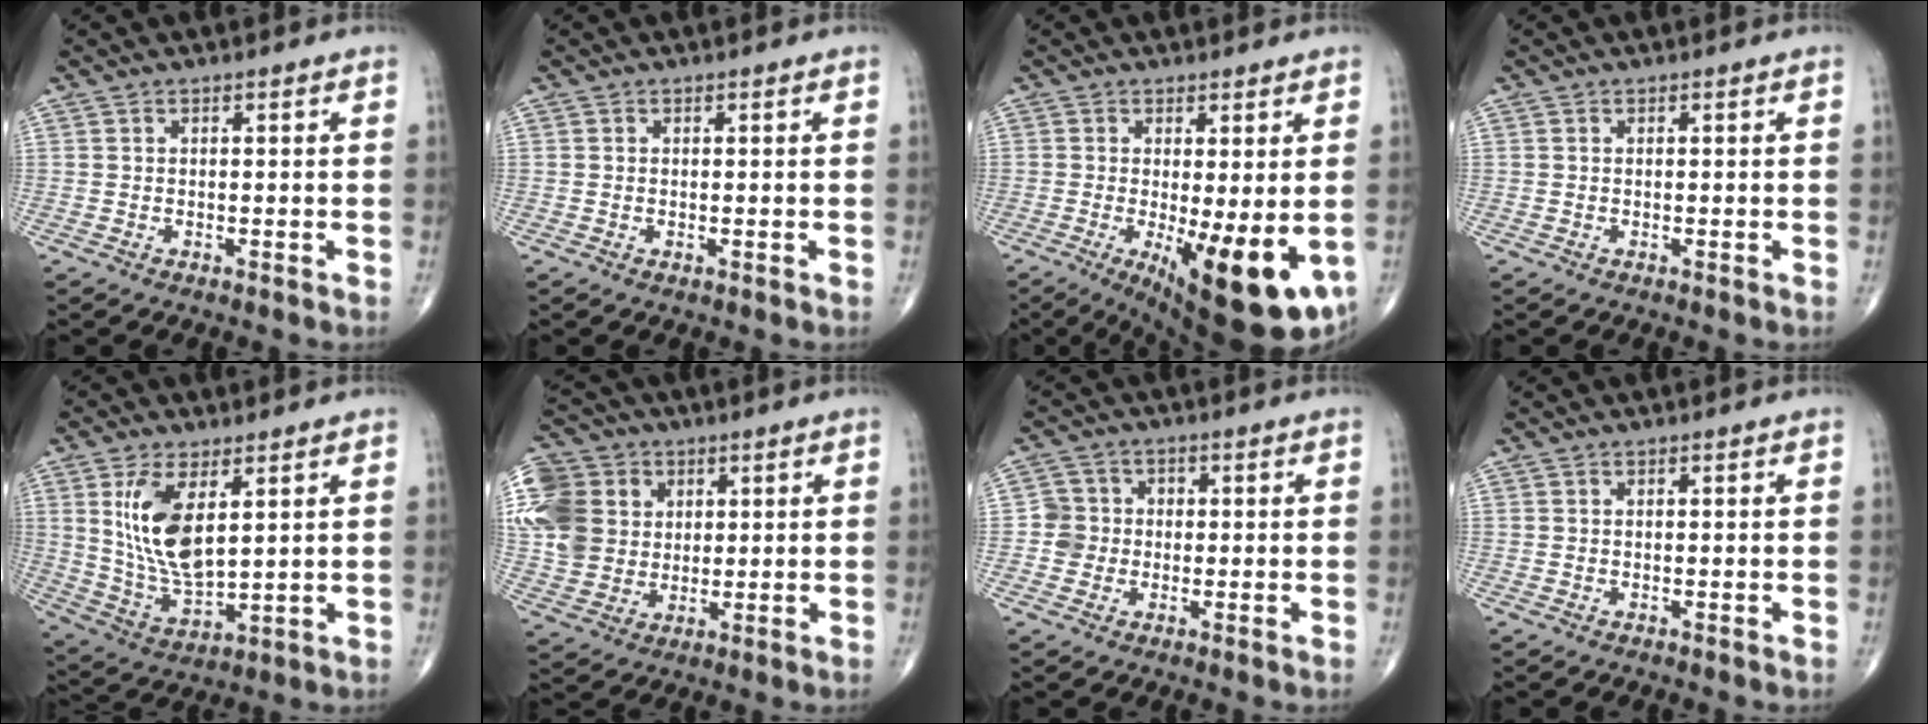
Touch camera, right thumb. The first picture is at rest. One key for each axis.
{"total": 0.0}
{"total": 15.2, "fx": -3.6, "fy": 4.7, "fz": 14.0, "tx": -0.167, "ty": -0.027, "tz": -0.032}
{"total": 0.0}
{"total": 13.0, "fx": 4.0, "fy": 5.8, "fz": 10.9, "tx": -0.206, "ty": -0.025, "tz": 0.092}
{"total": 19.6, "fx": 4.3, "fy": 16.3, "fz": 9.9, "tx": -0.223, "ty": 0.025, "tz": 0.086}
{"total": 4.4, "fx": -0.5, "fy": 4.3, "fz": 0.6, "tx": 0.023, "ty": 0.012, "tz": -0.018}
{"total": 0.0}